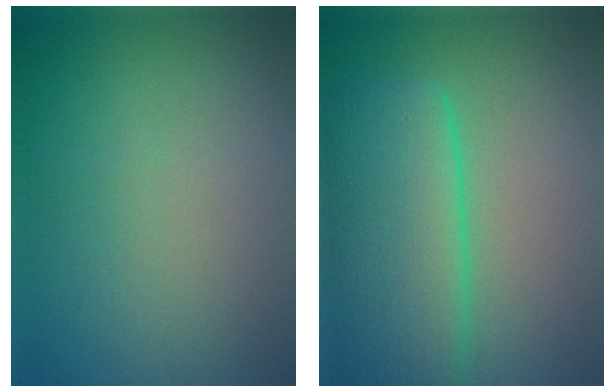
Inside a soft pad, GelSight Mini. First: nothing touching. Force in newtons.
{"total": 10.3, "press": 10.3, "slide": 0.5}